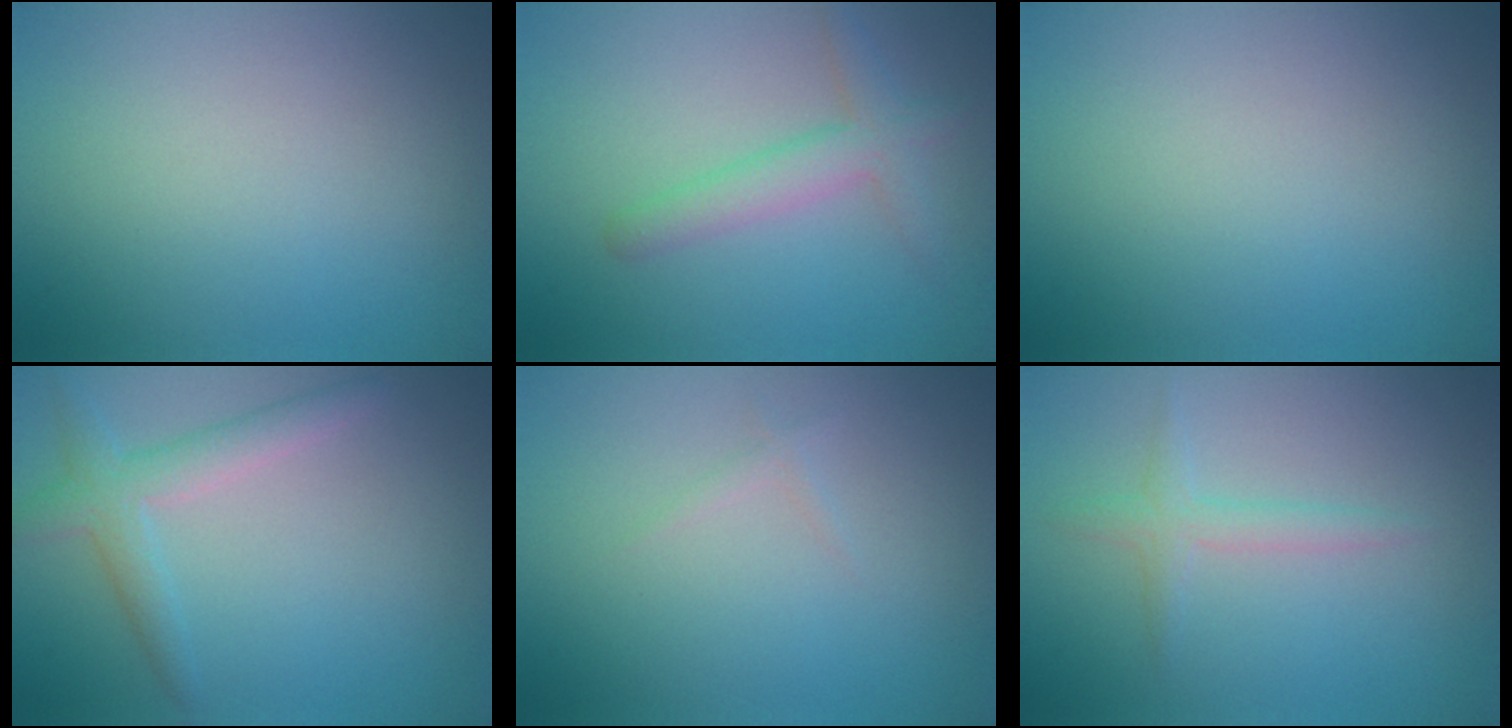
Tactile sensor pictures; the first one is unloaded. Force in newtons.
{"total": 2.9, "press": 2.8, "slide": 0.2}
{"total": 0.0}
{"total": 3.1, "press": 3.1, "slide": 0.1}
{"total": 0.6, "press": 0.6, "slide": 0.1}
{"total": 1.7, "press": 1.7, "slide": 0.0}